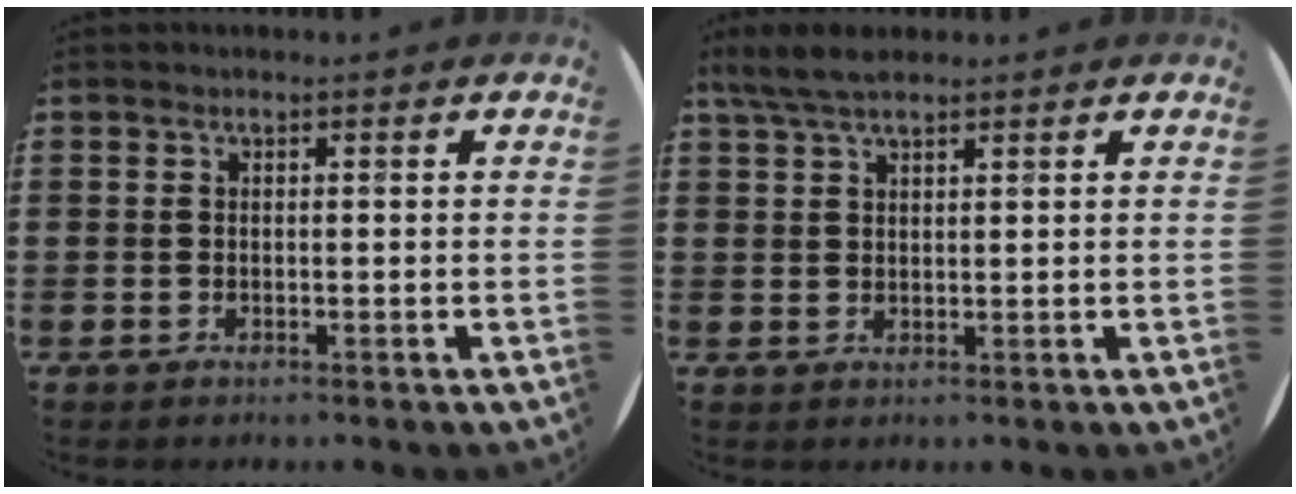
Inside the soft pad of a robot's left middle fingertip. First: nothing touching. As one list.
[{"total": 3.9, "force": [3.0, 1.0, 2.2], "torque": [-0.048, 0.003, 0.056]}]